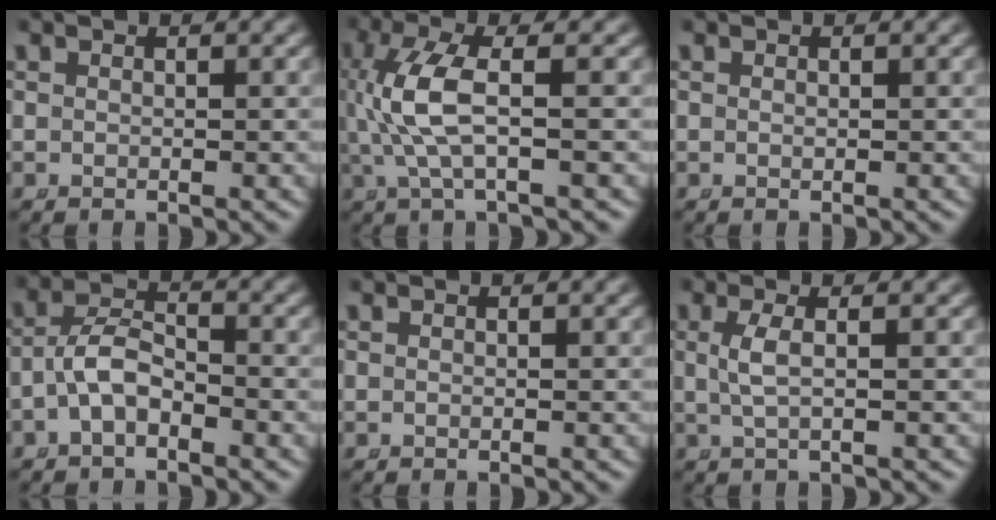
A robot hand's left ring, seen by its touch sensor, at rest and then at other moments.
{"total": 5.1, "force": [0.2, 1.4, 4.9], "torque": [-0.117, 0.000, 0.011]}
{"total": 0.0}
{"total": 3.2, "force": [-1.7, 1.8, 2.1], "torque": [-0.045, -0.009, -0.027]}
{"total": 0.0}
{"total": 1.9, "force": [0.0, -0.1, 1.9], "torque": [-0.048, -0.005, 0.009]}